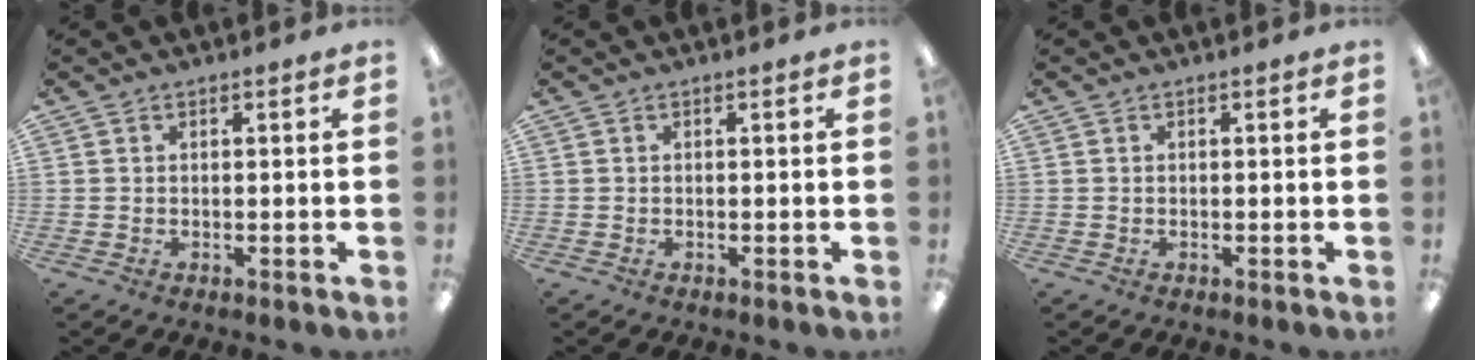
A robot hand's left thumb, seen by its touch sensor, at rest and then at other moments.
{"total": 0.0}
{"total": 0.0}